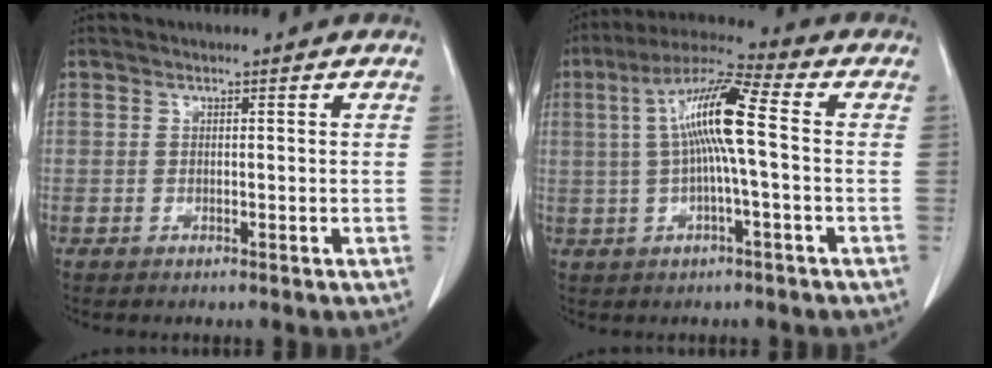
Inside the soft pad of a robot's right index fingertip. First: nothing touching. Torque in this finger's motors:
{"motor_torque": [1.48, 0.25, 0.46, 0.21]}